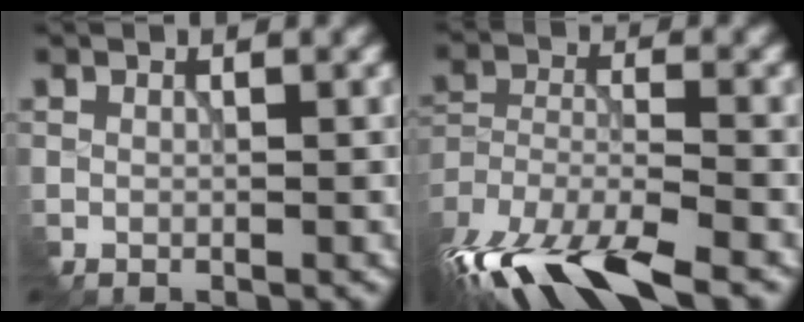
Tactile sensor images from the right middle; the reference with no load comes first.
{"total": 11.7, "force": [-8.8, 3.8, 6.7], "torque": [-0.154, -0.026, -0.149]}